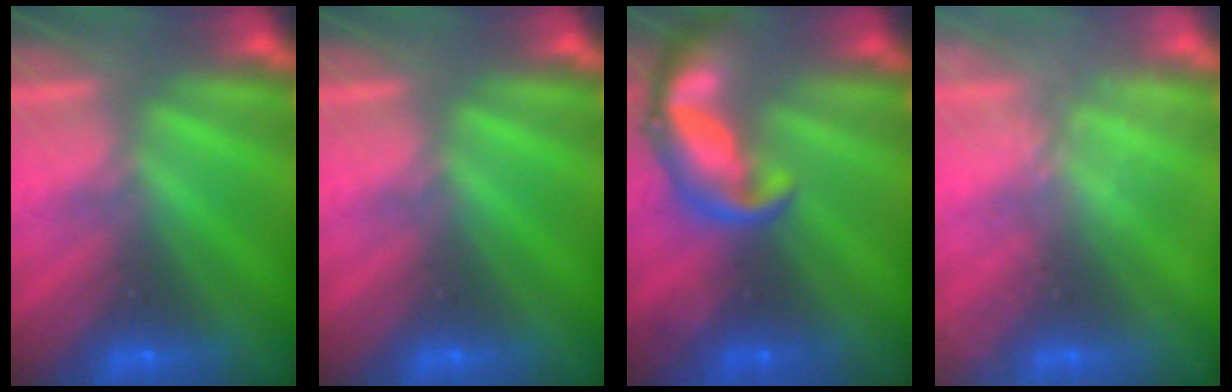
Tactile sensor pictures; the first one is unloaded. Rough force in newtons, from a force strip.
{"total": 0.0}
{"total": 7.0}
{"total": 2.2}